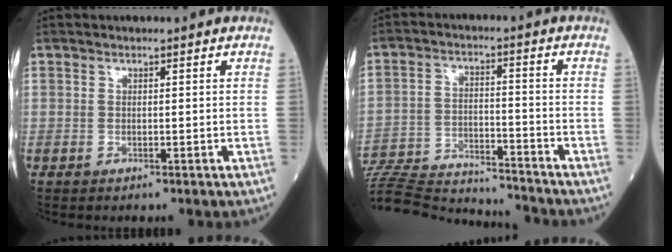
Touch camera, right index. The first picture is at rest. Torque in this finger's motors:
{"motor_torque": [-0.47, -0.47, -0.75, -0.21]}